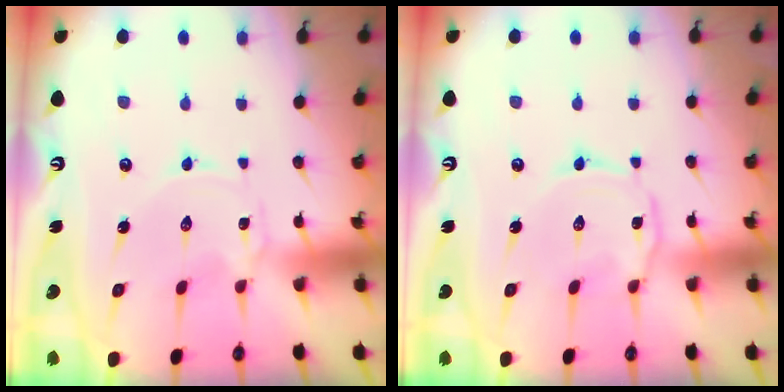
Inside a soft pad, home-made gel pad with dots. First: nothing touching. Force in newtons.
{"total": 2.8, "press": 2.8, "slide": 0.4}